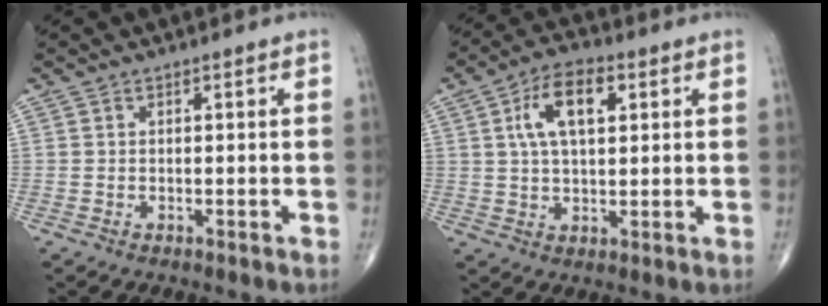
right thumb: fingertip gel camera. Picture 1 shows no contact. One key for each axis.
{"total": 10.2, "fx": 3.1, "fy": 5.1, "fz": 8.3, "tx": -0.141, "ty": 0.007, "tz": 0.052}